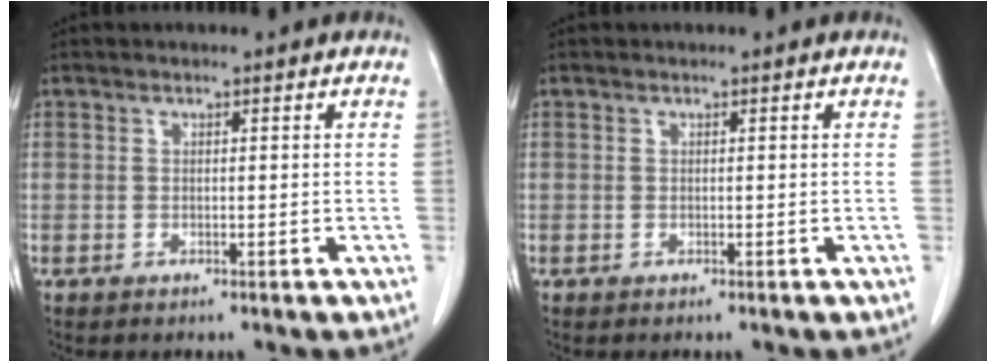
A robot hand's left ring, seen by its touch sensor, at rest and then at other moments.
{"total": 0.0}